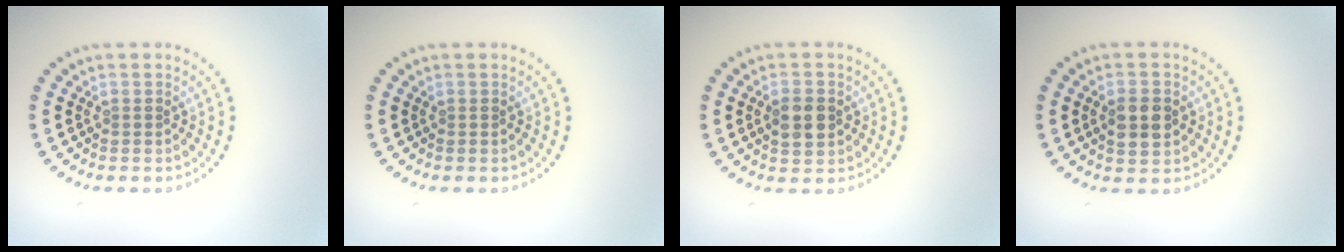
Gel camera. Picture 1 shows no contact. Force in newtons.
{"total": 0.0}
{"total": 3.2, "press": 3.2, "slide": 0.0}
{"total": 3.2, "press": 3.2, "slide": 0.1}